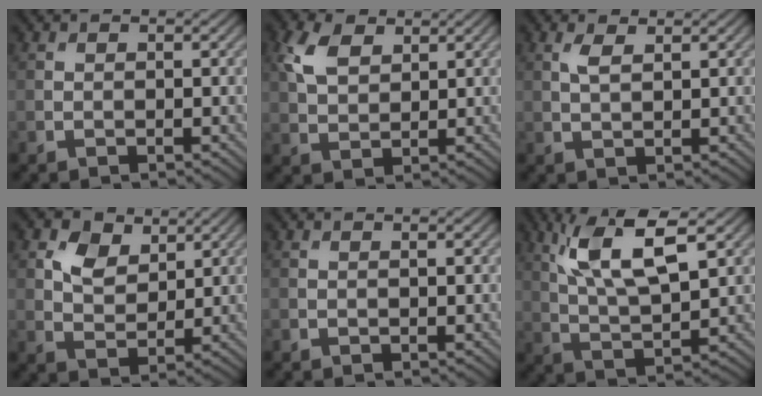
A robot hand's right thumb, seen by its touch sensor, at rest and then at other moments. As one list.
[{"total": 5.3, "force": [2.5, 3.2, 3.5], "torque": [-0.089, 0.008, 0.049]}, {"total": 1.9, "force": [1.0, 0.7, 1.5], "torque": [-0.039, 0.004, 0.021]}, {"total": 5.2, "force": [2.6, 3.3, 3.0], "torque": [-0.065, 0.000, 0.044]}, {"total": 0.0}, {"total": 10.9, "force": [4.7, 3.6, 9.2], "torque": [-0.189, 0.006, 0.090]}]